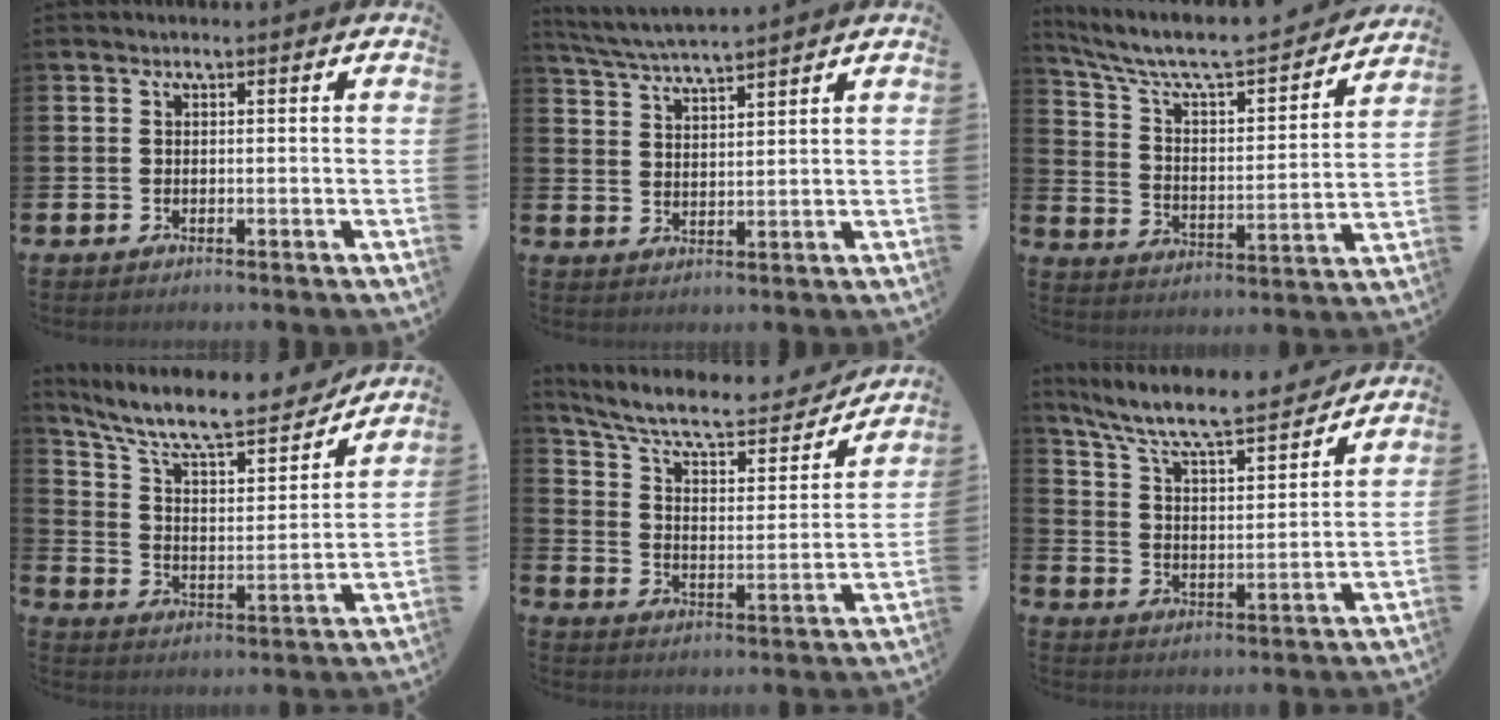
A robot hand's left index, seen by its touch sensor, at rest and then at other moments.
{"total": 4.6, "force": [4.5, -0.3, 0.9], "torque": [-0.035, -0.023, 0.079]}
{"total": 8.1, "force": [7.2, 2.0, 3.3], "torque": [-0.100, -0.052, 0.117]}
{"total": 10.5, "force": [9.4, 2.4, 4.1], "torque": [-0.108, -0.068, 0.157]}
{"total": 9.6, "force": [8.4, 2.5, 3.9], "torque": [-0.108, -0.053, 0.140]}
{"total": 8.8, "force": [8.1, 1.2, 3.4], "torque": [-0.096, -0.062, 0.134]}